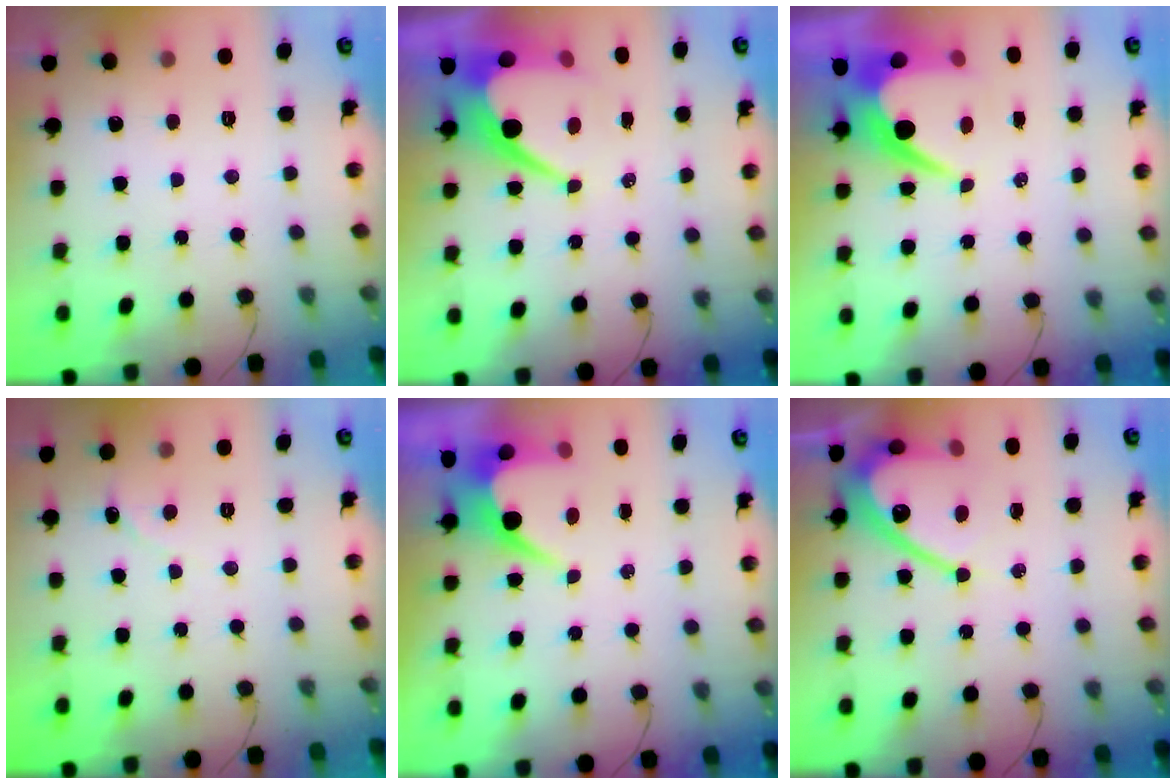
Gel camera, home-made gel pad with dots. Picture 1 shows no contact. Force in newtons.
{"total": 12.7, "press": 12.7, "slide": 1.1}
{"total": 8.9, "press": 8.9, "slide": 0.4}
{"total": 0.0}
{"total": 7.0, "press": 7.0, "slide": 0.2}
{"total": 12.9, "press": 12.9, "slide": 1.0}